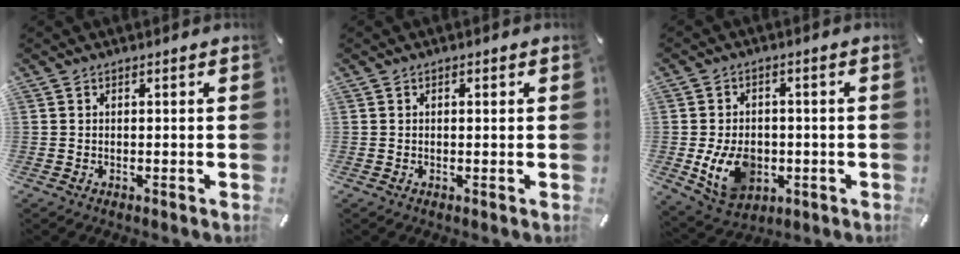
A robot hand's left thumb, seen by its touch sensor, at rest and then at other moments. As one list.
[{"total": 0.7, "force": [0.1, 0.4, 0.6], "torque": [-0.012, 0.003, 0.001]}, {"total": 10.7, "force": [-2.4, 8.1, 6.5], "torque": [-0.129, 0.004, -0.043]}]